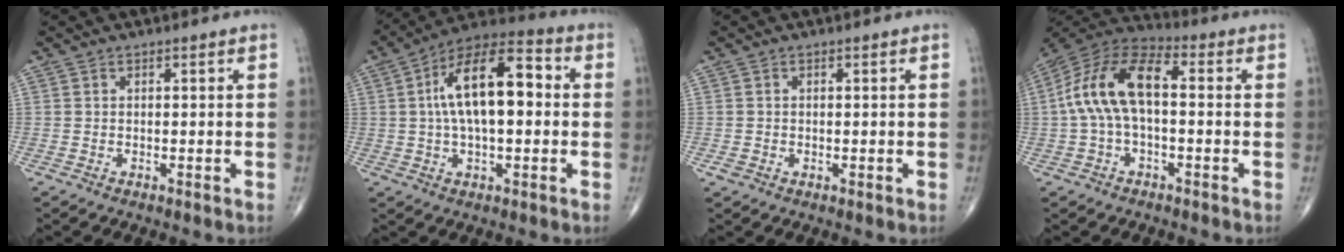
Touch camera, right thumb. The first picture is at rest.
{"total": 16.8, "force": [1.8, 7.7, 14.8], "torque": [-0.245, 0.035, 0.020]}
{"total": 1.1, "force": [-0.3, 0.9, 0.5], "torque": [-0.009, 0.003, -0.004]}
{"total": 13.8, "force": [0.3, 7.0, 11.9], "torque": [-0.234, 0.044, -0.006]}